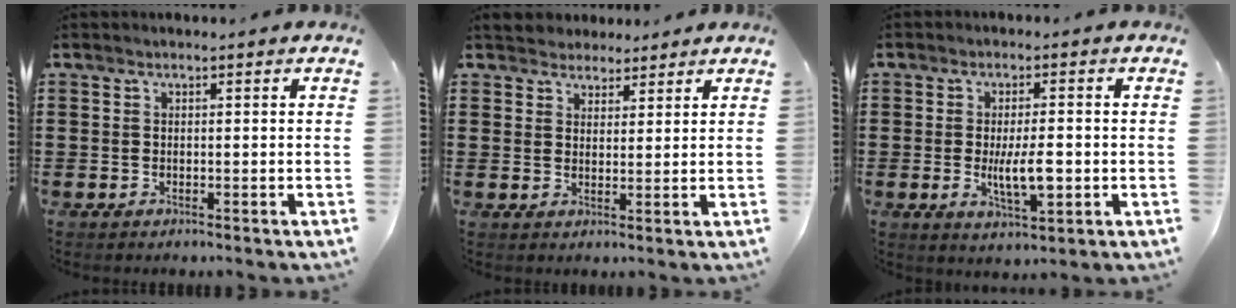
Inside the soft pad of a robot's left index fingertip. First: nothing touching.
{"total": 3.0, "force": [2.6, 1.4, -0.3], "torque": [-0.006, 0.004, 0.051]}
{"total": 6.5, "force": [-0.9, 2.1, 6.1], "torque": [-0.117, -0.010, -0.022]}